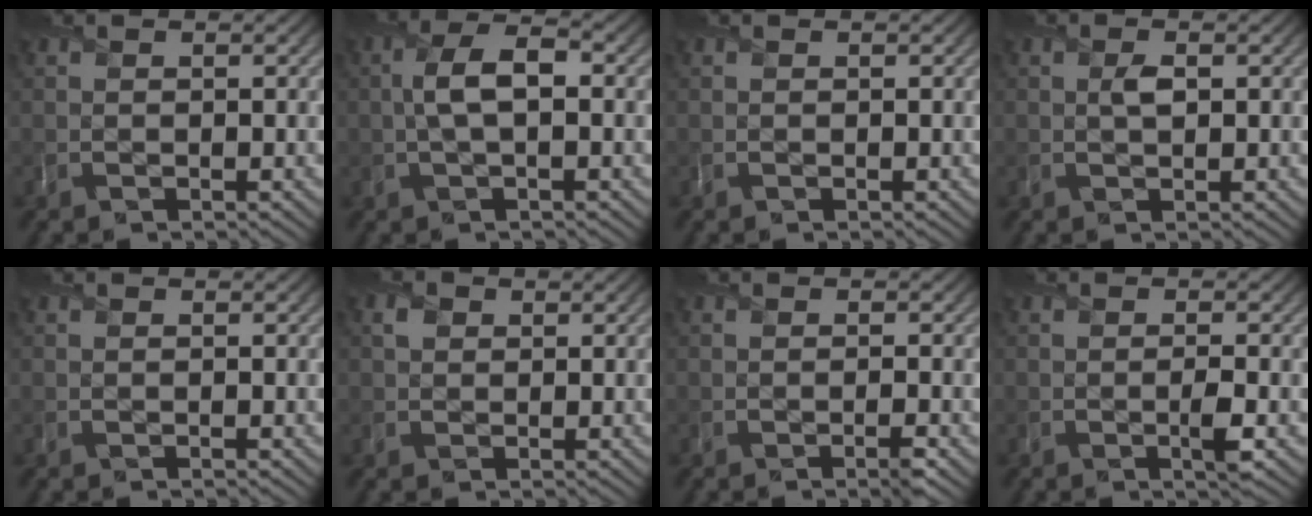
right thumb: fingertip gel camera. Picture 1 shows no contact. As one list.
[{"total": 4.7, "force": [0.0, 2.0, 4.3], "torque": [-0.091, 0.011, -0.005]}, {"total": 0.0}, {"total": 1.3, "force": [0.2, 0.6, 1.1], "torque": [-0.023, 0.000, 0.004]}, {"total": 0.0}, {"total": 1.4, "force": [0.5, 1.3, 0.4], "torque": [-0.011, 0.002, 0.009]}, {"total": 1.2, "force": [-0.6, 0.1, 1.1], "torque": [-0.015, 0.000, -0.015]}, {"total": 1.9, "force": [-0.7, 0.2, 1.8], "torque": [-0.031, -0.001, -0.014]}]